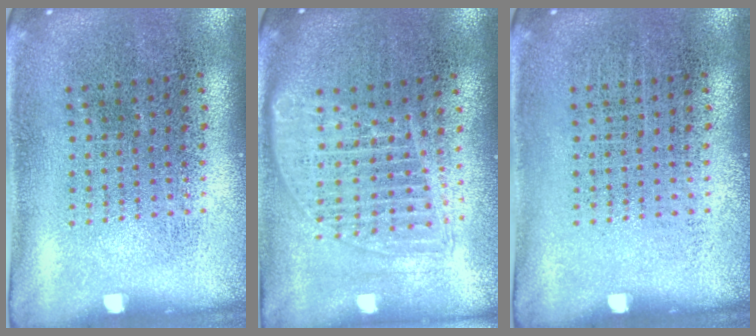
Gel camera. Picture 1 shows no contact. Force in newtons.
{"total": 1.6, "press": 1.4, "slide": 0.8}
{"total": 0.0}